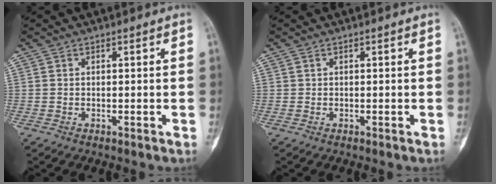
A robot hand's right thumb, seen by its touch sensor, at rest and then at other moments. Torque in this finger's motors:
{"motor_torque": [0.00, -0.01, 0.20, 0.04, 0.03]}